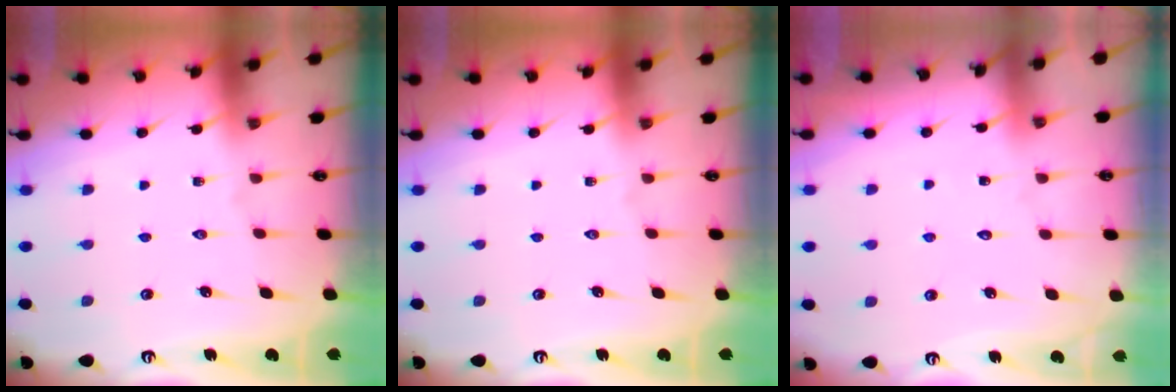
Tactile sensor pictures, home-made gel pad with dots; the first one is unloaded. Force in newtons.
{"total": 0.0}
{"total": 4.8, "press": 4.8, "slide": 0.4}